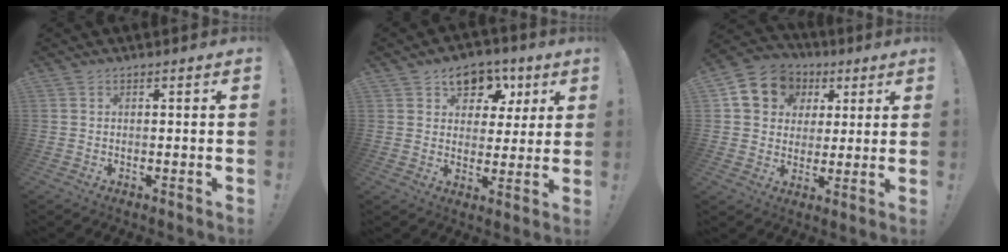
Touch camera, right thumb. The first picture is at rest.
{"total": 10.1, "force": [5.2, 7.7, 4.0], "torque": [-0.041, -0.024, 0.099]}
{"total": 12.5, "force": [4.7, 10.5, 4.8], "torque": [-0.062, -0.020, 0.094]}